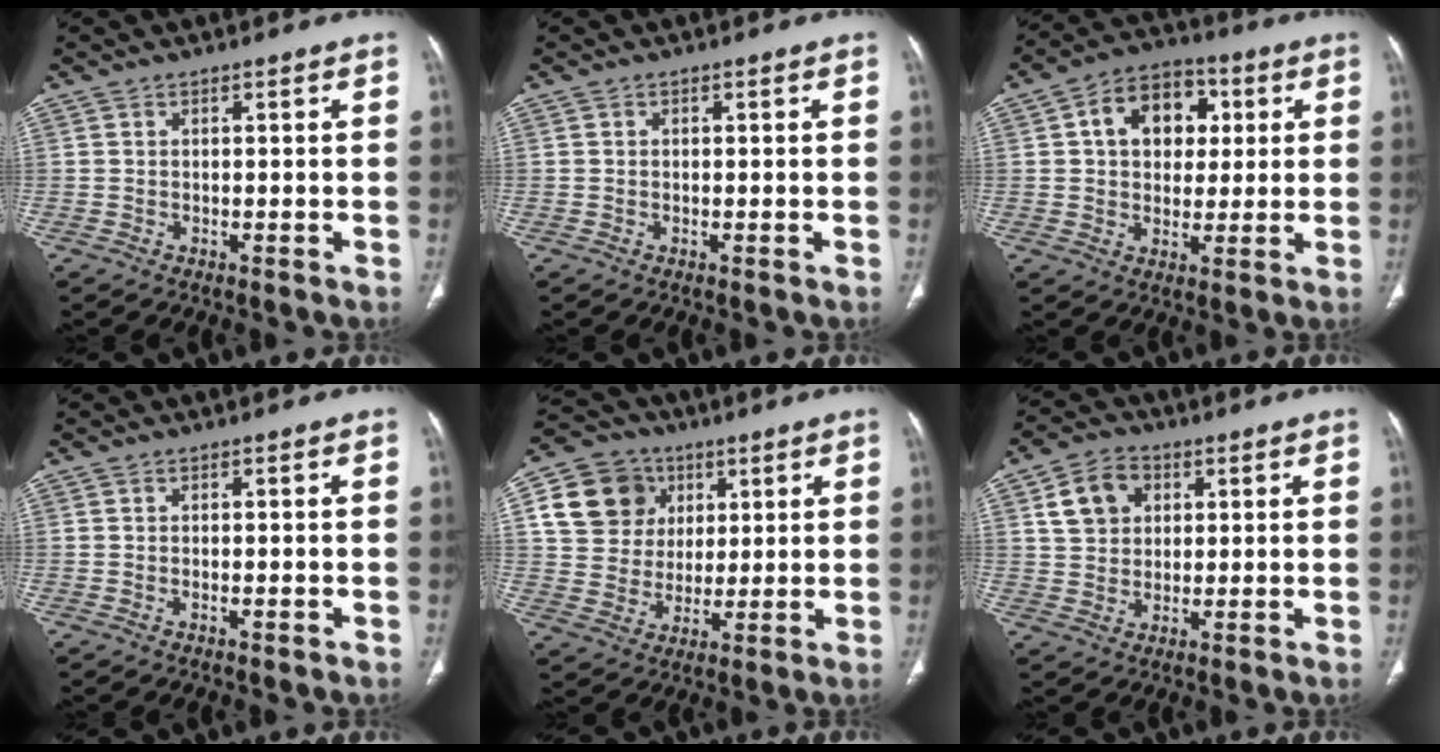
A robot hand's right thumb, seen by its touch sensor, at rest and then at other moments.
{"total": 0.0}
{"total": 12.7, "force": [3.1, 9.3, 8.1], "torque": [-0.086, 0.006, 0.043]}
{"total": 1.0, "force": [-0.4, 0.3, 0.8], "torque": [-0.016, 0.003, -0.005]}
{"total": 13.6, "force": [4.7, 11.9, 4.8], "torque": [-0.065, 0.006, 0.086]}
{"total": 8.2, "force": [2.8, 6.5, 4.2], "torque": [-0.052, 0.001, 0.048]}